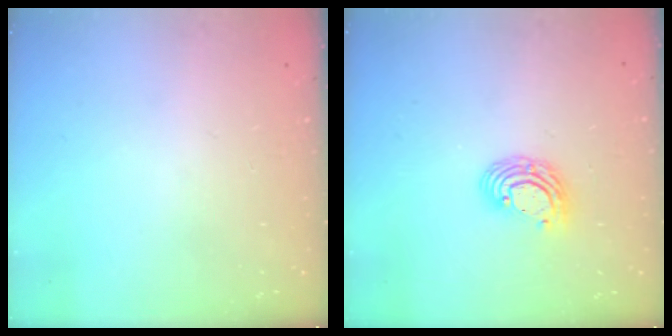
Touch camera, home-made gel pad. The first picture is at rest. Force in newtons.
{"total": 8.3, "press": 8.2, "slide": 1.4}